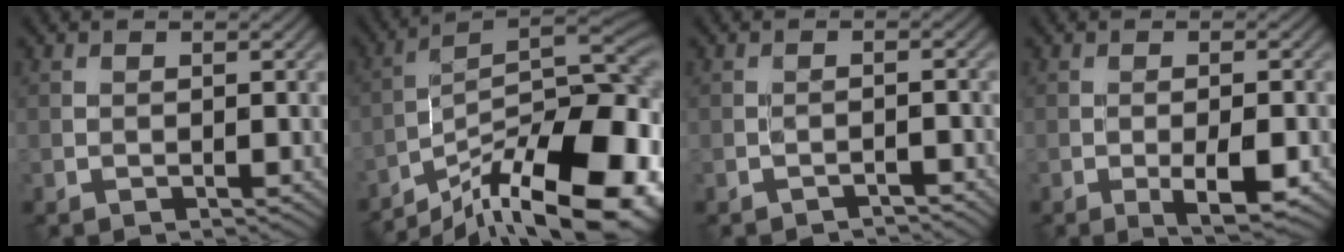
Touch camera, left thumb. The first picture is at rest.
{"total": 19.0, "force": [-12.4, 6.2, 13.1], "torque": [-0.175, 0.000, -0.194]}
{"total": 1.8, "force": [-1.7, 0.3, 0.5], "torque": [-0.004, 0.003, -0.031]}
{"total": 4.7, "force": [-1.8, 1.3, 4.1], "torque": [-0.070, -0.002, -0.025]}